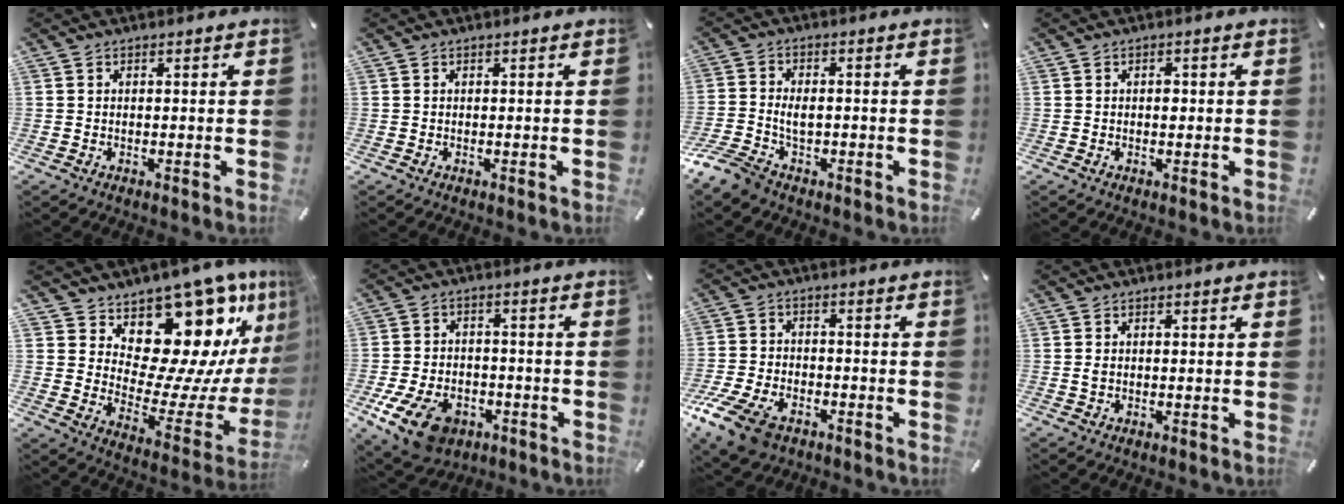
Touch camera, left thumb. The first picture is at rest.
{"total": 0.0}
{"total": 6.4, "force": [-2.6, 4.3, 3.9], "torque": [-0.090, 0.008, -0.049]}
{"total": 1.4, "force": [0.0, 0.9, 1.0], "torque": [-0.012, 0.000, -0.004]}
{"total": 19.5, "force": [12.8, 10.1, 10.6], "torque": [-0.134, -0.128, 0.222]}
{"total": 12.0, "force": [-6.0, 7.7, 6.9], "torque": [-0.145, 0.034, -0.105]}
{"total": 10.4, "force": [-6.4, 6.0, 5.6], "torque": [-0.125, 0.027, -0.119]}
{"total": 1.0, "force": [0.0, 0.7, 0.8], "torque": [-0.017, 0.003, -0.001]}